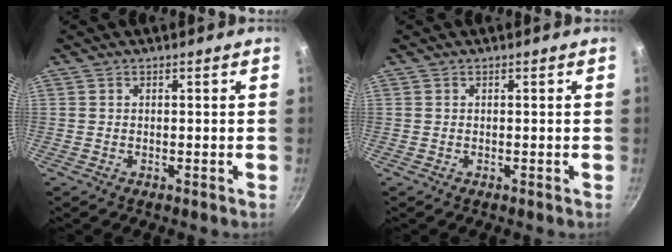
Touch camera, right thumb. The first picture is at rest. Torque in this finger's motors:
{"motor_torque": [0.02, 0.03, 0.02, -0.02, 0.00]}